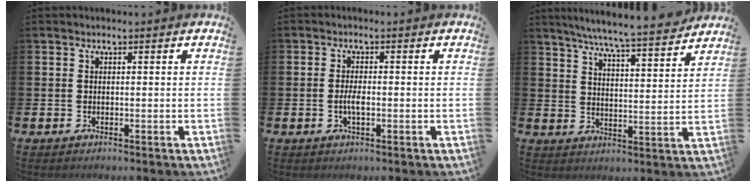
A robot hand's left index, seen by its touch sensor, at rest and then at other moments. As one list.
[{"total": 2.3, "force": [-0.4, 0.8, 2.1], "torque": [-0.036, -0.001, -0.008]}, {"total": 7.3, "force": [6.9, -0.3, 2.5], "torque": [-0.065, -0.050, 0.118]}]